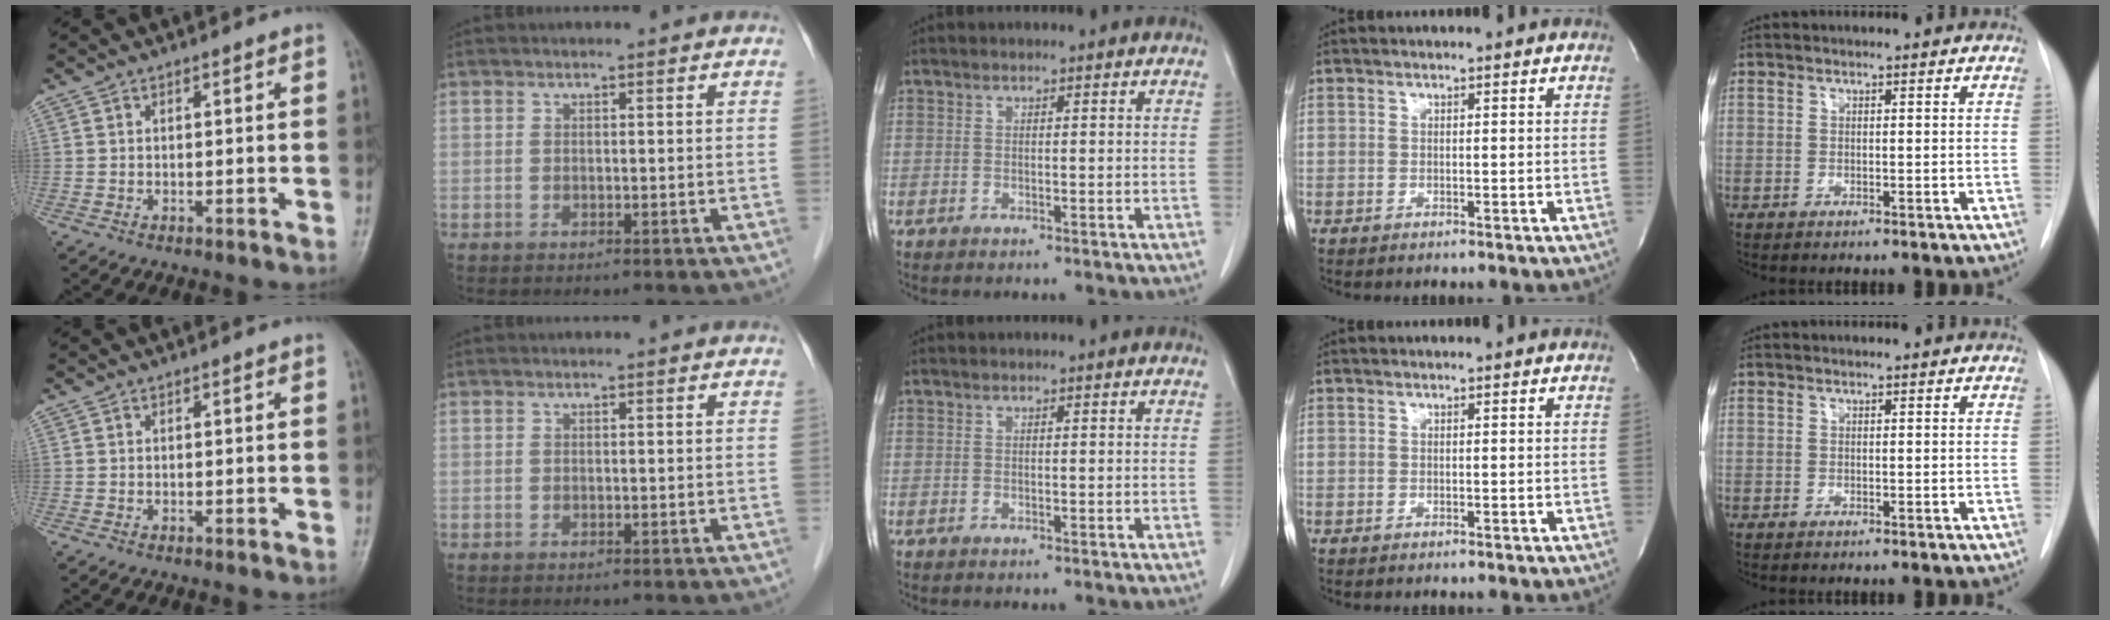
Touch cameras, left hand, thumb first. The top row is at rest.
{}